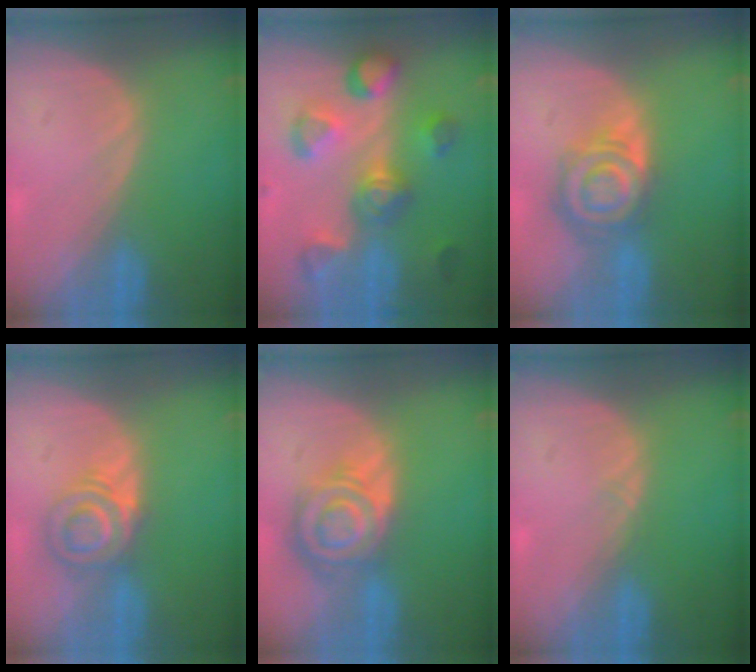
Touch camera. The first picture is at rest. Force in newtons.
{"total": 9.0, "press": 9.0, "slide": 0.6}
{"total": 7.9, "press": 6.9, "slide": 3.8}
{"total": 5.7, "press": 5.6, "slide": 1.1}
{"total": 8.6, "press": 7.5, "slide": 4.3}
{"total": 0.5, "press": 0.5, "slide": 0.1}